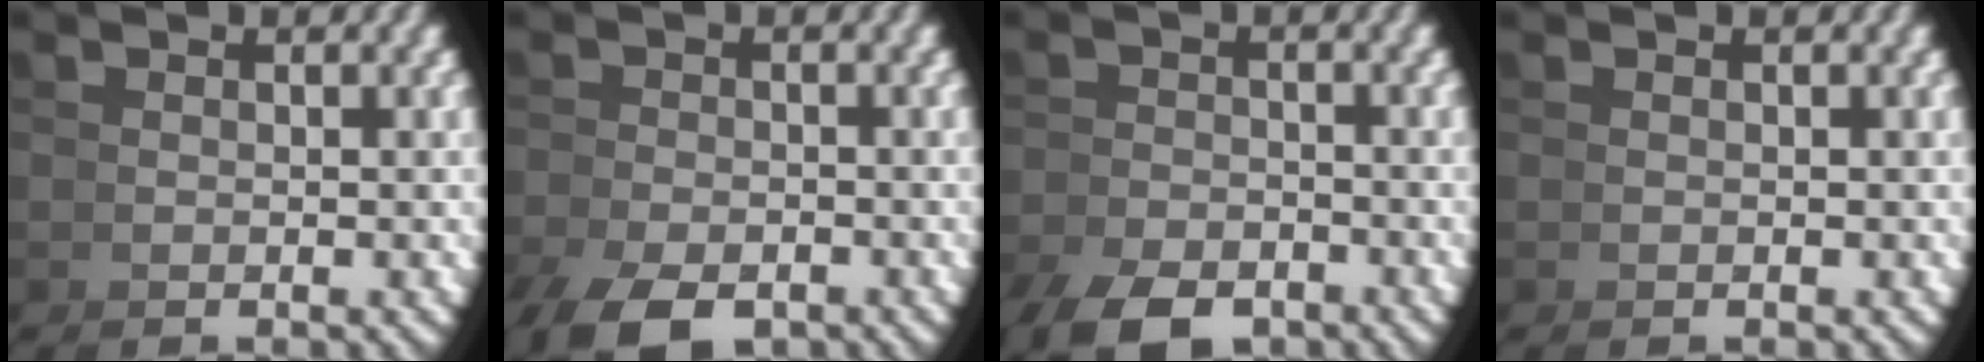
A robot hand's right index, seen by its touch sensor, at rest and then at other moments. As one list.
[{"total": 3.1, "force": [-2.7, 0.5, 1.4], "torque": [-0.018, -0.017, -0.036]}, {"total": 3.3, "force": [-3.1, 0.4, 1.1], "torque": [-0.001, -0.013, -0.049]}, {"total": 0.0}]